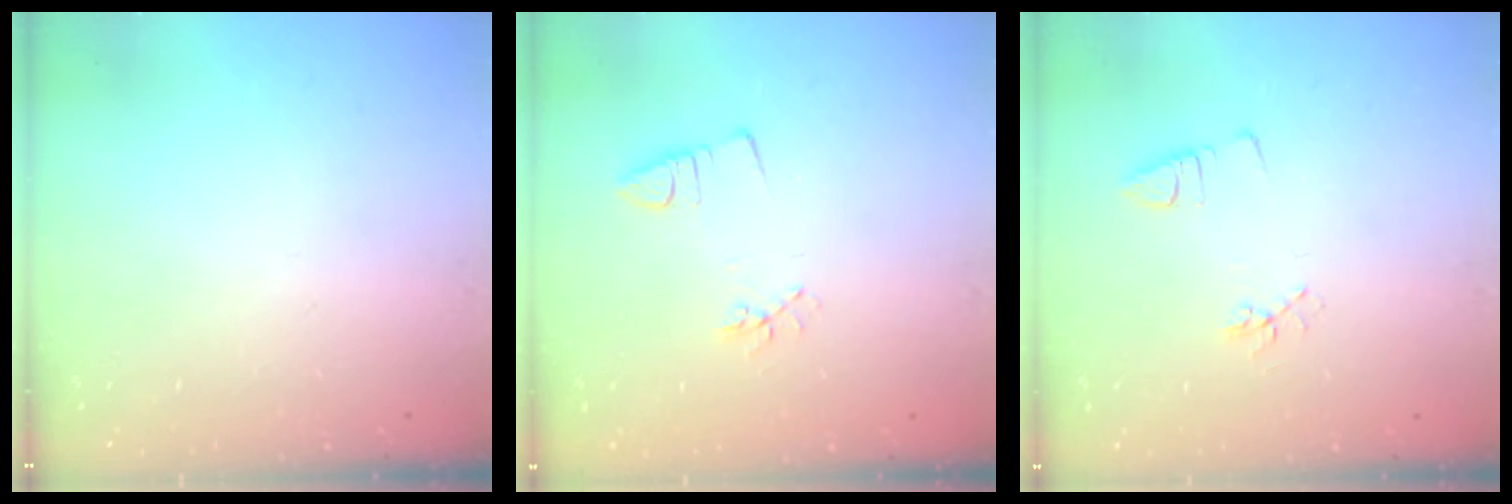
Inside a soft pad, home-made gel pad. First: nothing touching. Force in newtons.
{"total": 2.6, "press": 2.3, "slide": 1.3}
{"total": 3.7, "press": 3.3, "slide": 1.7}